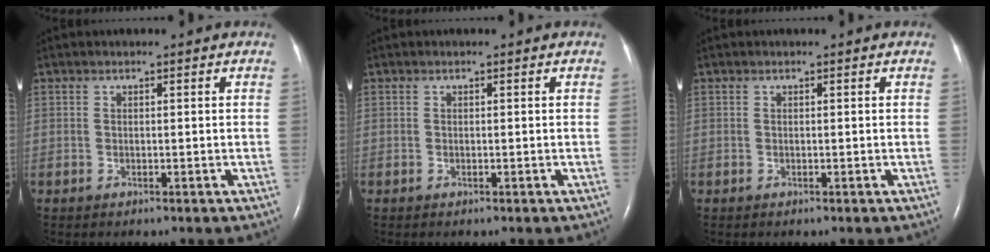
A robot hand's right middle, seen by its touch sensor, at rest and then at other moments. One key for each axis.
{"total": 0.0}
{"total": 0.0}